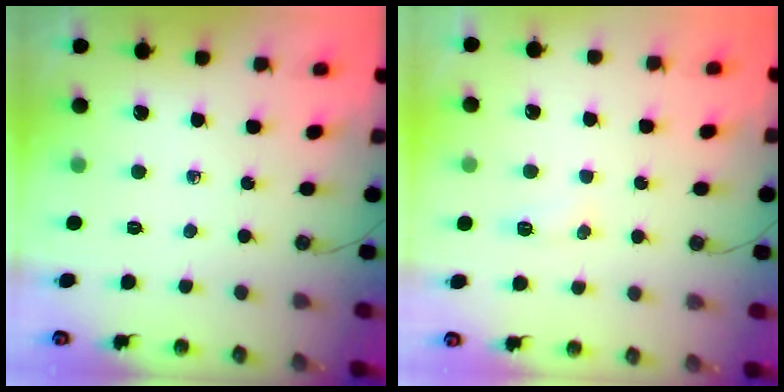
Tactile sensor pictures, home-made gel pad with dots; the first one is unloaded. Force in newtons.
{"total": 16.9, "press": 5.4, "slide": 16.0}